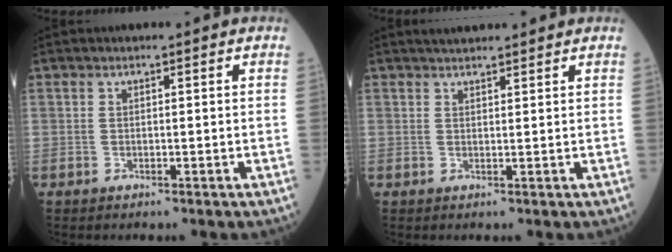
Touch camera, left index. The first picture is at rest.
{"total": 3.3, "force": [3.1, 0.3, 1.1], "torque": [-0.014, 0.025, 0.050]}